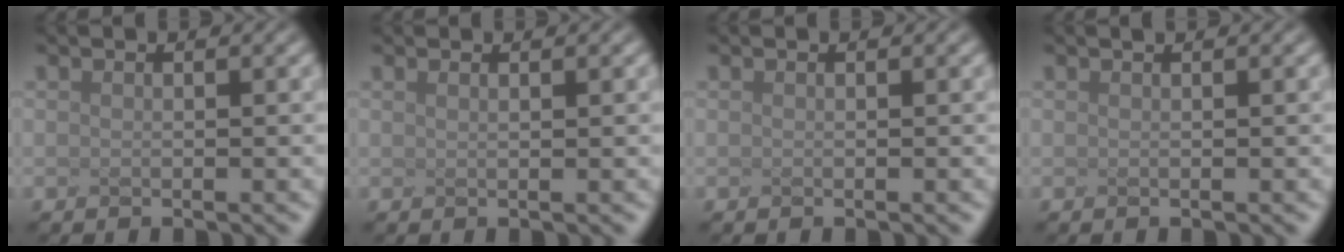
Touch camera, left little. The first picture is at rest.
{"total": 0.6, "force": [0.4, 0.1, 0.4], "torque": [-0.002, 0.007, 0.003]}
{"total": 0.0}
{"total": 0.6, "force": [0.4, 0.2, 0.3], "torque": [0.002, 0.011, 0.000]}